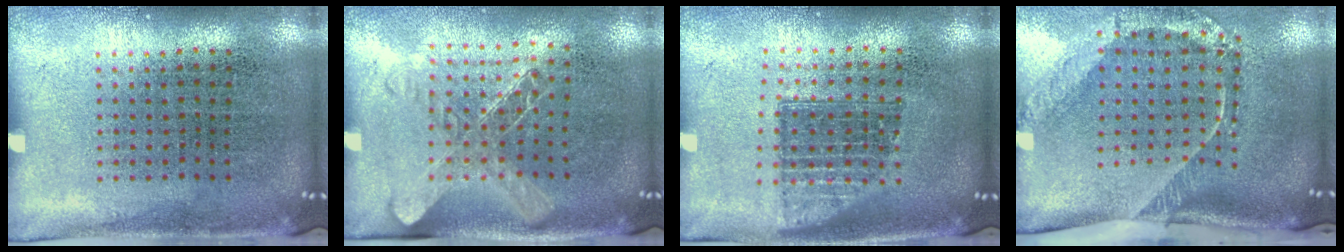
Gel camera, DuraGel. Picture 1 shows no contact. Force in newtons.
{"total": 1.5, "press": 1.3, "slide": 0.6}
{"total": 1.4, "press": 1.1, "slide": 0.8}
{"total": 2.6, "press": 1.7, "slide": 1.9}